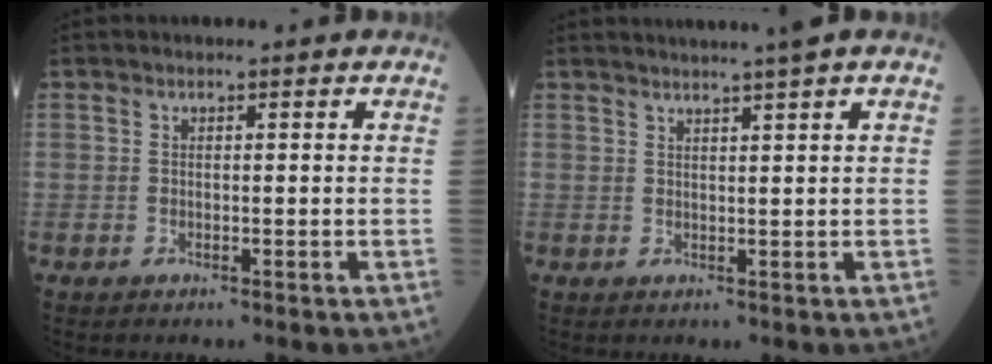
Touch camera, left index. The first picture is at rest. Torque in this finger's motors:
{"motor_torque": [-0.43, 0.28, -0.76, 0.00]}